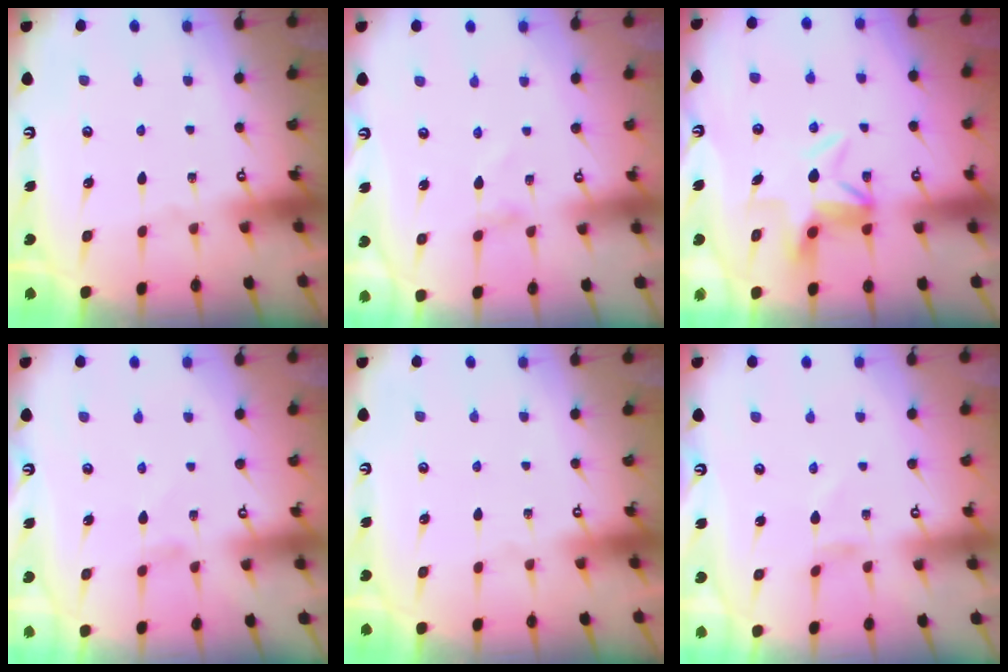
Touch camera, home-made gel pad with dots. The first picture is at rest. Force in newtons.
{"total": 0.0}
{"total": 5.5, "press": 5.2, "slide": 1.5}
{"total": 0.9, "press": 0.9, "slide": 0.3}
{"total": 0.0}
{"total": 0.0}